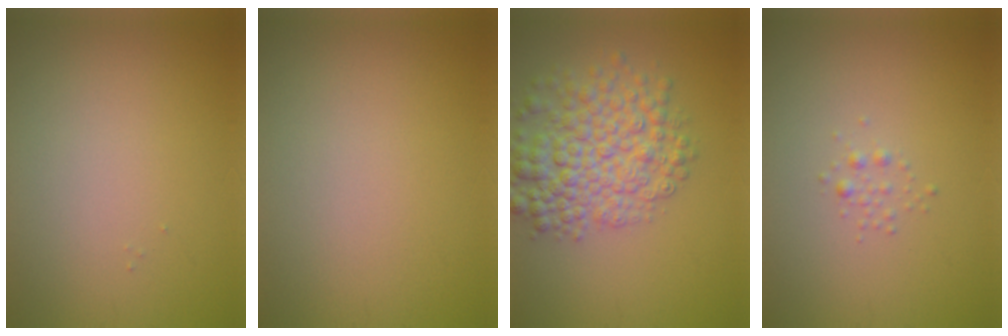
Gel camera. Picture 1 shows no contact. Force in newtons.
{"total": 0.0}
{"total": 7.0, "press": 7.0, "slide": 0.2}
{"total": 0.8, "press": 0.8, "slide": 0.0}